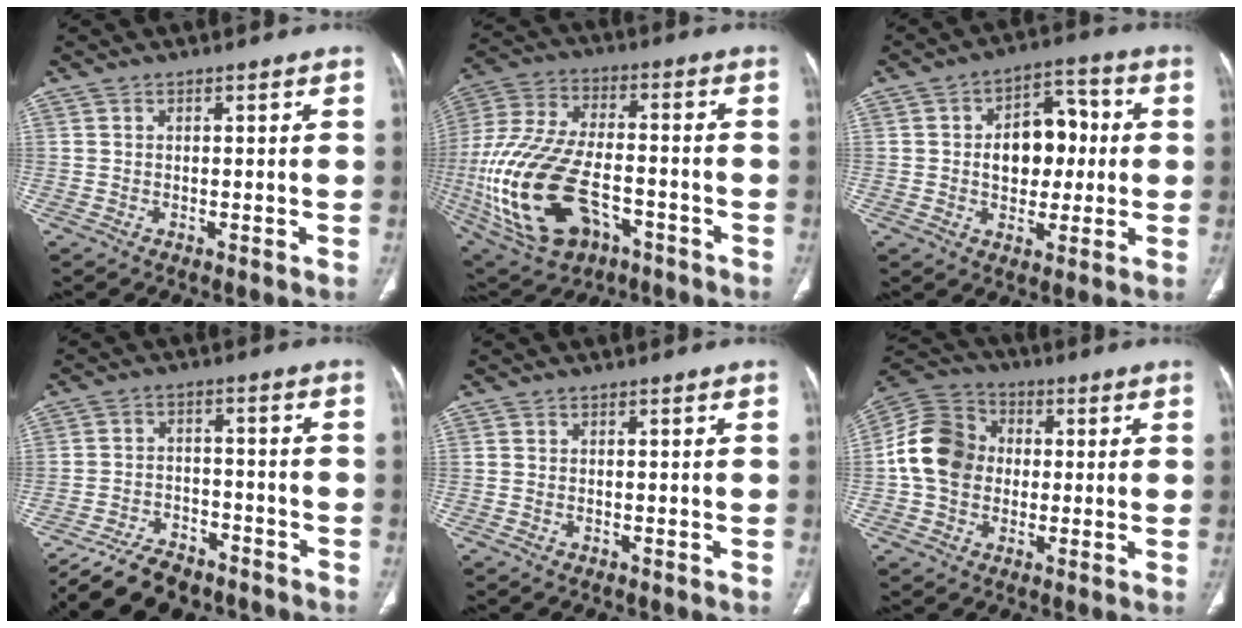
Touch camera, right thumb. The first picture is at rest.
{"total": 25.0, "force": [-7.8, 14.2, 19.0], "torque": [-0.428, 0.012, -0.121]}
{"total": 11.5, "force": [0.4, 8.0, 8.2], "torque": [-0.080, 0.028, 0.006]}
{"total": 12.7, "force": [-10.5, 5.4, 4.5], "torque": [-0.071, 0.053, -0.168]}
{"total": 0.8, "force": [-0.4, 0.5, 0.3], "torque": [-0.011, 0.005, -0.005]}
{"total": 13.1, "force": [0.0, 10.7, 7.6], "torque": [-0.129, 0.031, -0.009]}